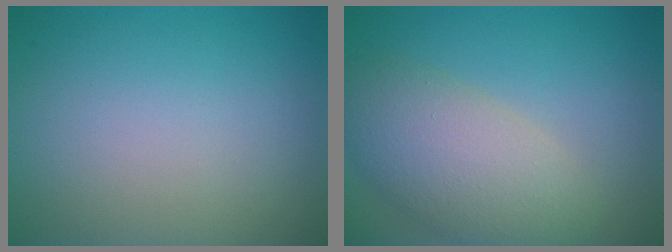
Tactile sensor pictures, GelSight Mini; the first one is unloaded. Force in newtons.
{"total": 6.5, "press": 6.5, "slide": 0.4}